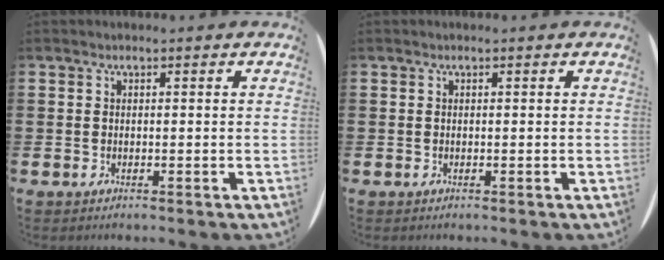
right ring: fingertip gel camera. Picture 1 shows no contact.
{"total": 0.0}